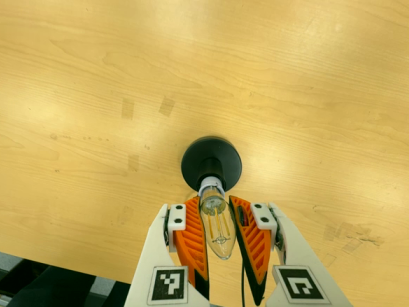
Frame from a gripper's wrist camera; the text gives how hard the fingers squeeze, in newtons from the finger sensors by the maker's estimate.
{"total": 20.4, "left": 22.1, "right": 18.7}